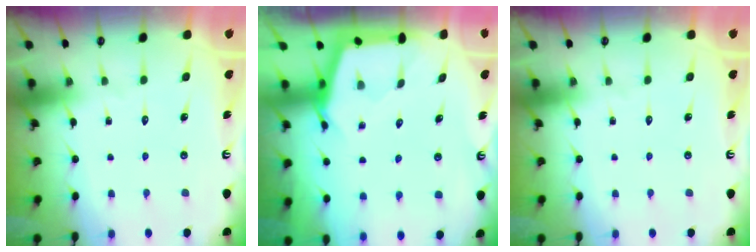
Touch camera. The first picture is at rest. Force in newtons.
{"total": 2.7, "press": 2.7, "slide": 0.4}
{"total": 0.0}